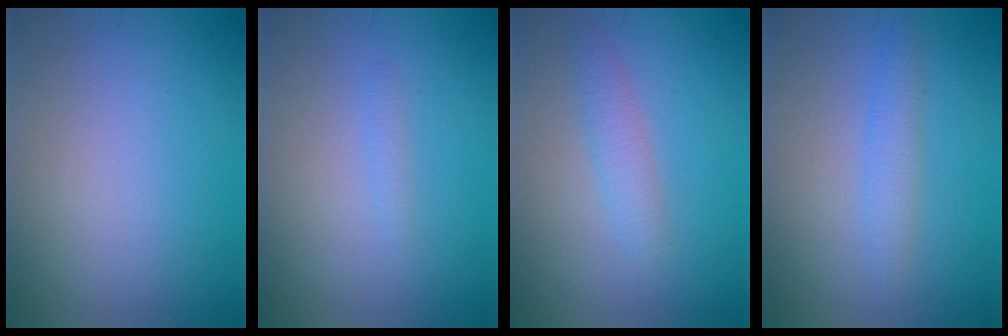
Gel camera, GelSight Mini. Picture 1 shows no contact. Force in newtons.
{"total": 0.6, "press": 0.6, "slide": 0.1}
{"total": 1.9, "press": 1.9, "slide": 0.1}
{"total": 1.9, "press": 1.9, "slide": 0.0}